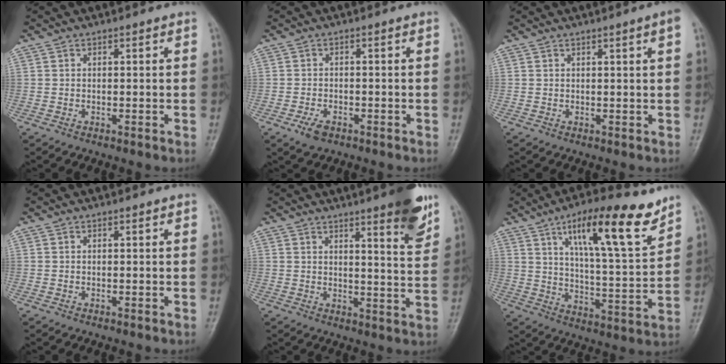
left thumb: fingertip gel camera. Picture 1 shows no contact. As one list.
[{"total": 3.0, "force": [-1.9, 1.7, 1.7], "torque": [-0.035, 0.006, -0.031]}, {"total": 2.5, "force": [1.0, -0.2, 2.2], "torque": [-0.035, 0.000, 0.015]}, {"total": 0.0}, {"total": 9.9, "force": [6.3, 1.4, 7.6], "torque": [-0.082, -0.038, 0.082]}, {"total": 17.8, "force": [10.7, 4.2, 13.6], "torque": [-0.193, -0.052, 0.177]}]